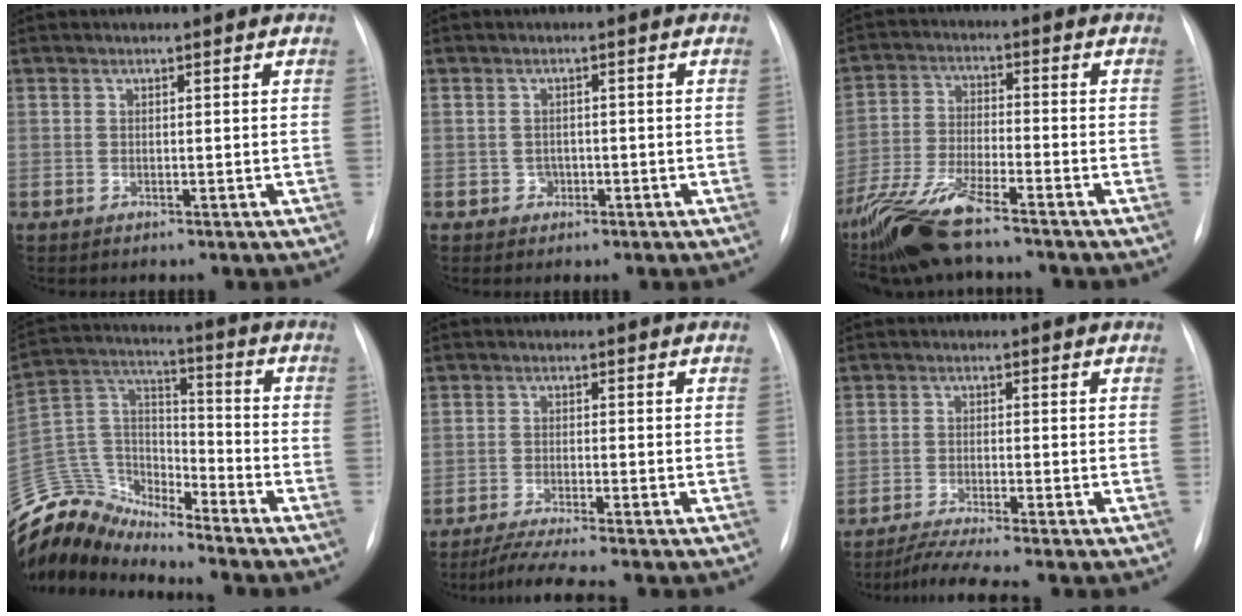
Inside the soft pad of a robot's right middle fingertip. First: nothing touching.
{"total": 1.5, "force": [-0.6, 1.3, 0.3], "torque": [0.001, 0.006, -0.011]}
{"total": 11.4, "force": [-9.1, 1.6, 6.8], "torque": [-0.146, -0.024, -0.172]}
{"total": 12.0, "force": [-11.9, 1.5, 0.7], "torque": [-0.015, 0.060, -0.234]}
{"total": 6.0, "force": [-4.9, -1.0, 3.2], "torque": [-0.052, -0.020, -0.084]}
{"total": 5.5, "force": [-4.6, -1.1, 2.9], "torque": [-0.051, -0.019, -0.081]}